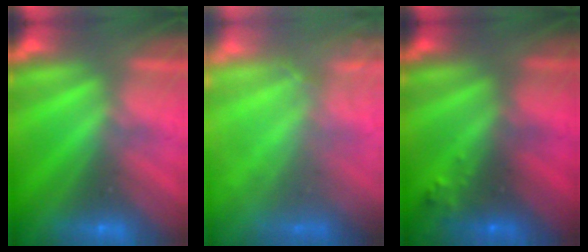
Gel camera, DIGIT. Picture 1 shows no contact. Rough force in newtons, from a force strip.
{"total": 8.1}
{"total": 5.6}